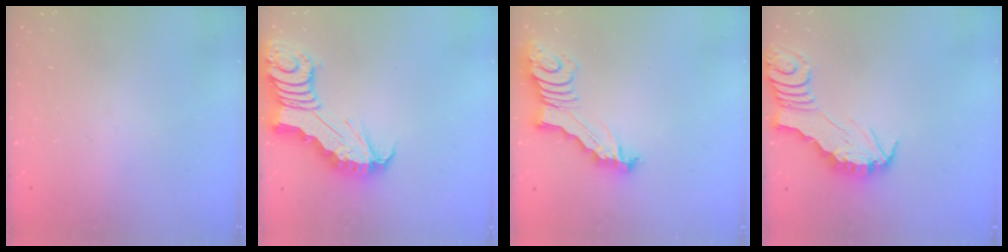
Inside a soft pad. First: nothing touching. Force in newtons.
{"total": 6.8, "press": 6.8, "slide": 0.9}
{"total": 4.4, "press": 4.3, "slide": 0.4}
{"total": 2.7, "press": 2.7, "slide": 0.2}